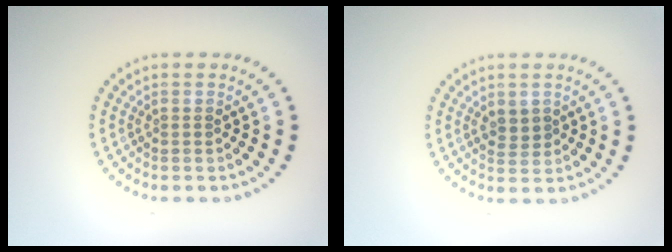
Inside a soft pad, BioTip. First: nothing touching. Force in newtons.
{"total": 1.2, "press": 1.1, "slide": 0.5}